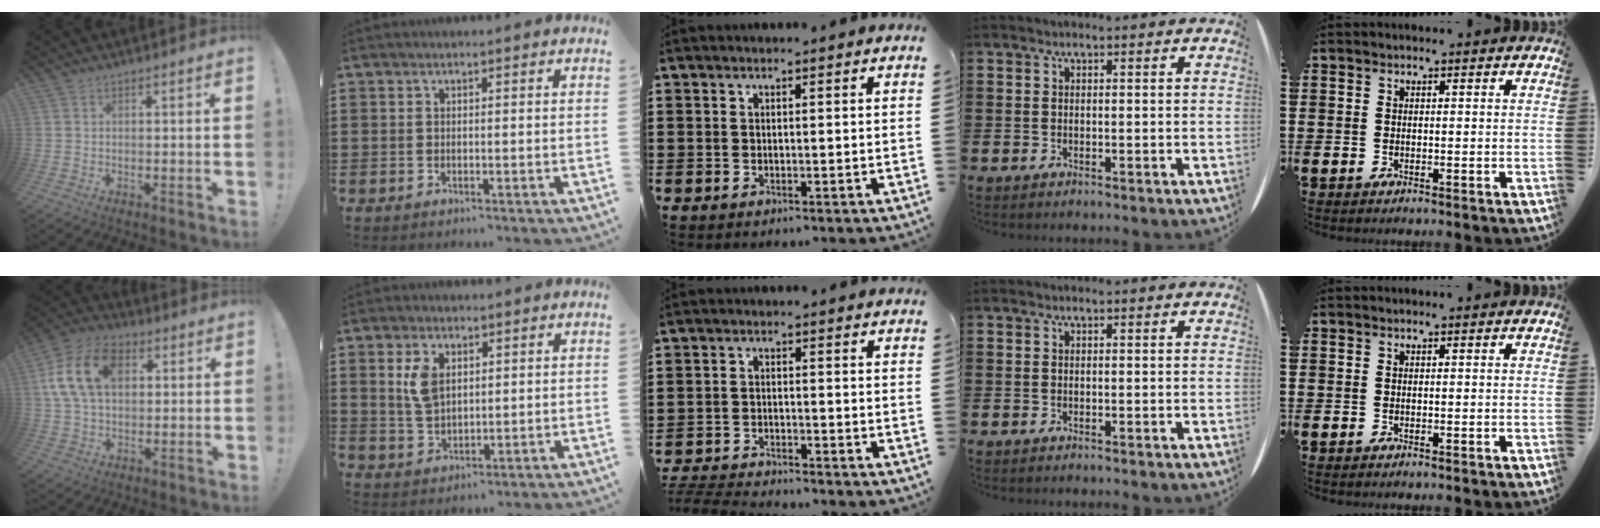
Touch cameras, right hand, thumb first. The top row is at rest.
{"thumb": {"total": 16.2, "force": [4.1, 10.9, 11.3], "torque": [-0.217, 0.004, 0.077]}, "index": {"total": 4.9, "force": [1.6, 2.9, 3.7], "torque": [-0.089, 0.007, 0.026]}, "middle": {"total": 3.8, "force": [-3.8, 0.2, 0.4], "torque": [-0.022, -0.005, -0.084]}}